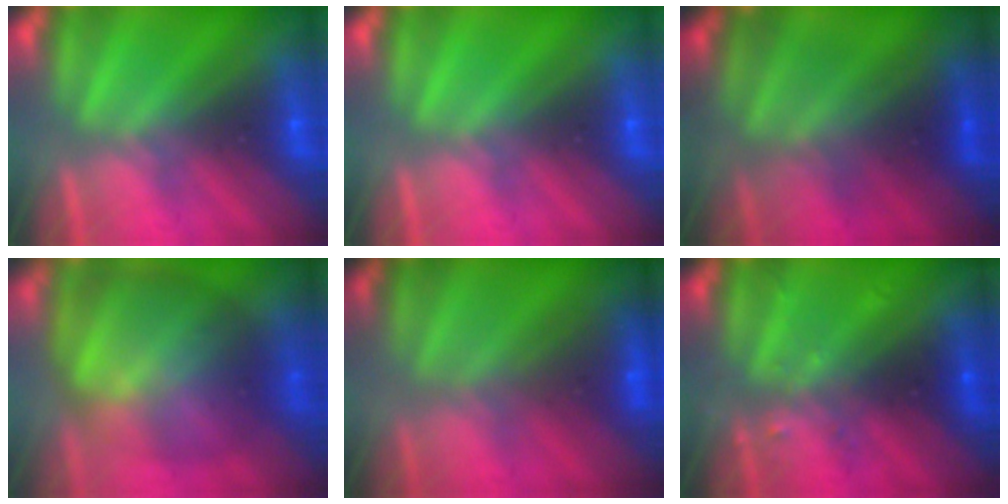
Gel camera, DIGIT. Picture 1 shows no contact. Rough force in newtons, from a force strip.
{"total": 0.0}
{"total": 4.7}
{"total": 8.5}
{"total": 2.8}
{"total": 2.4}